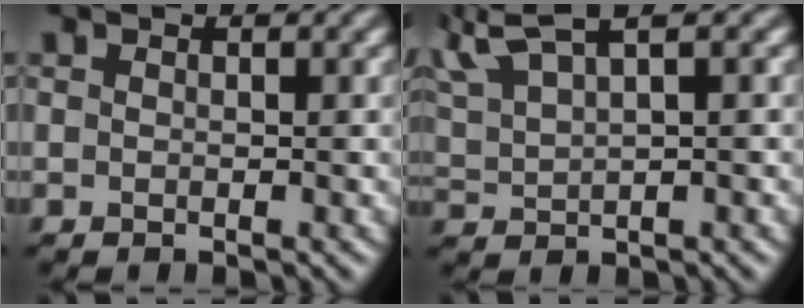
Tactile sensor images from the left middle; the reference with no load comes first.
{"total": 4.8, "force": [4.0, 0.7, 2.6], "torque": [-0.076, 0.022, 0.076]}